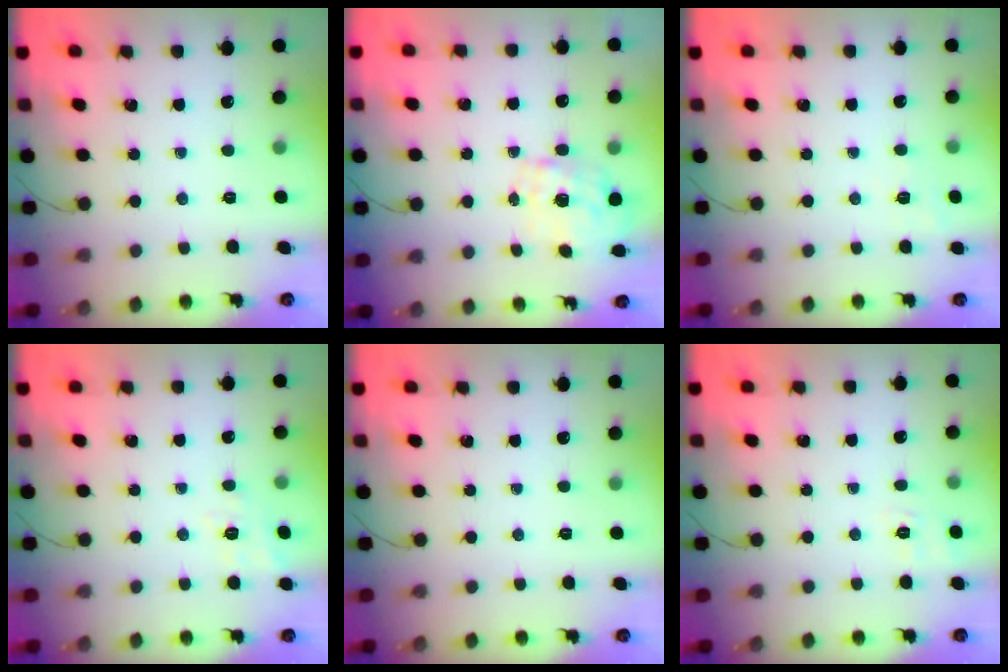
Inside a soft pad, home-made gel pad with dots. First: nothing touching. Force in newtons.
{"total": 1.7, "press": 1.5, "slide": 0.7}
{"total": 7.4, "press": 7.1, "slide": 2.0}
{"total": 4.3, "press": 3.7, "slide": 2.1}
{"total": 0.0}
{"total": 2.5, "press": 1.6, "slide": 1.9}